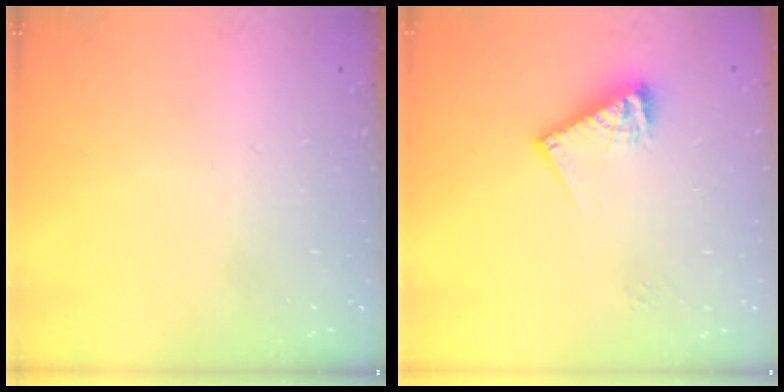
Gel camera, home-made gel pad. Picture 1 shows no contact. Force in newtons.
{"total": 9.8, "press": 9.8, "slide": 0.8}